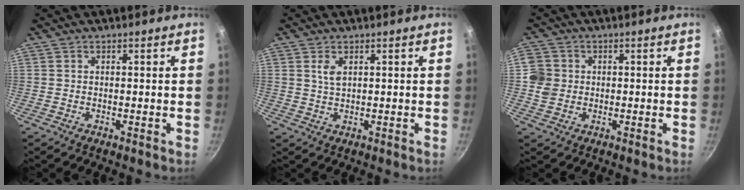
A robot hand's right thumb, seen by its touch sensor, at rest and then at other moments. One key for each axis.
{"total": 2.4, "fx": 1.0, "fy": 1.2, "fz": 1.8, "tx": -0.034, "ty": -0.006, "tz": 0.020}
{"total": 4.8, "fx": 0.1, "fy": 4.5, "fz": 1.7, "tx": -0.013, "ty": 0.005, "tz": -0.004}